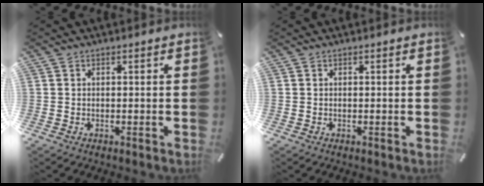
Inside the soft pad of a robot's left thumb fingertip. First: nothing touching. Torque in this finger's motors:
{"motor_torque": [0.00, 0.00, 0.00, 0.00, 0.00]}